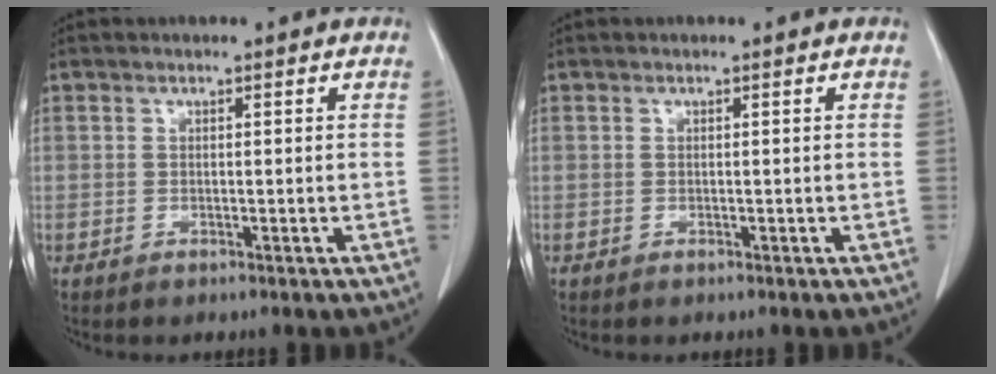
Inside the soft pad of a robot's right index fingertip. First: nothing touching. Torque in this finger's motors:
{"motor_torque": [0.00, 0.00, 0.00, 0.00]}